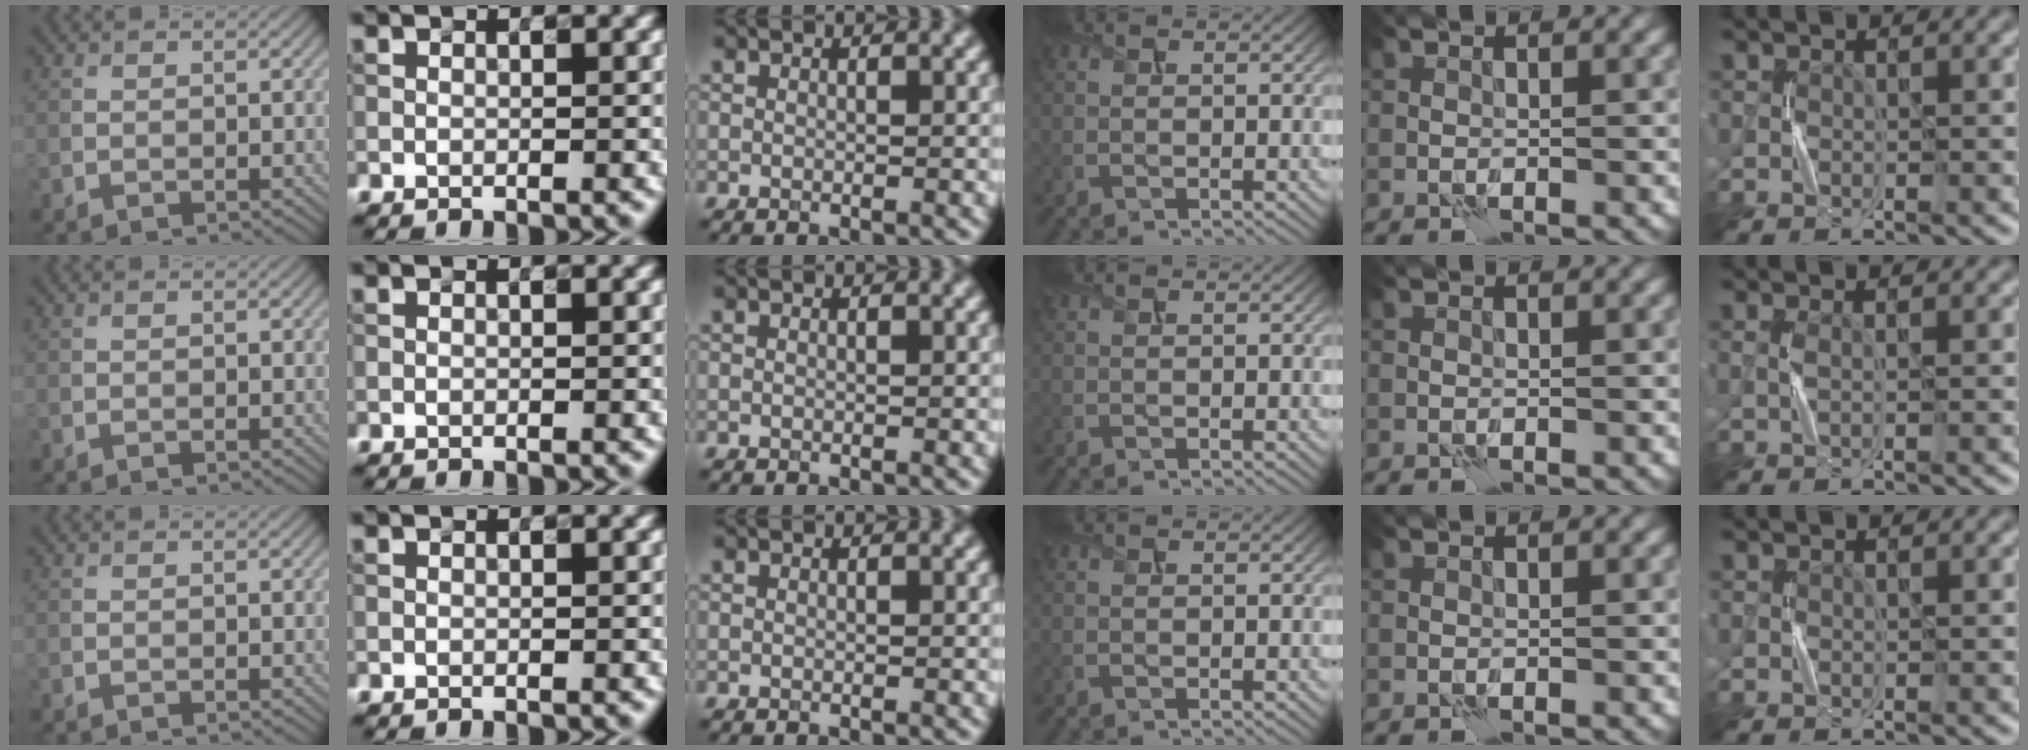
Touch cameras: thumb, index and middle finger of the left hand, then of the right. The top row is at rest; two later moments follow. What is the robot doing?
{"motion": "press", "object": "button"}